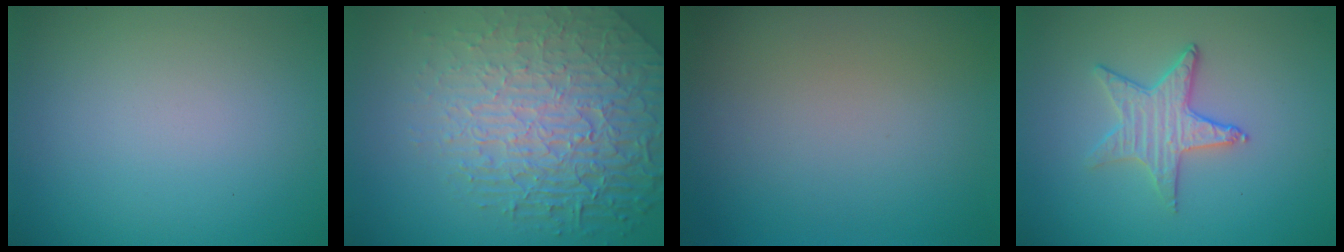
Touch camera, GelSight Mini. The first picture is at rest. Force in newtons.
{"total": 8.6, "press": 5.8, "slide": 6.3}
{"total": 0.0}
{"total": 2.8, "press": 2.7, "slide": 0.7}